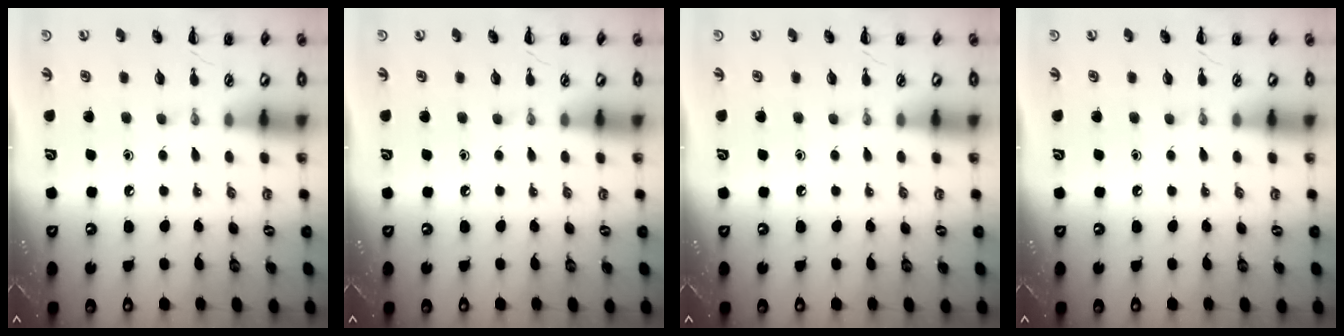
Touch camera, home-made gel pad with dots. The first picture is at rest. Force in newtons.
{"total": 0.0}
{"total": 0.0}
{"total": 0.0}